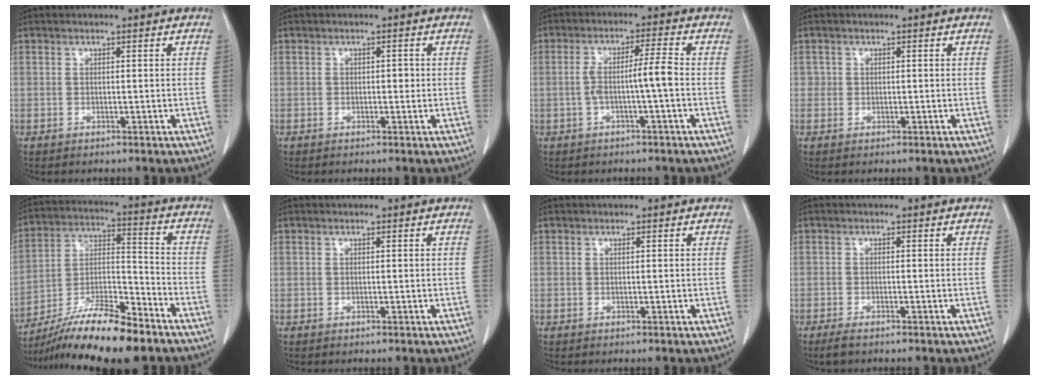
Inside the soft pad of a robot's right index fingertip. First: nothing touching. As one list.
[{"total": 1.1, "force": [-0.1, 0.7, 0.9], "torque": [-0.009, 0.004, -0.002]}, {"total": 5.1, "force": [-1.0, -0.3, 5.0], "torque": [-0.093, 0.017, -0.015]}, {"total": 1.0, "force": [0.1, 1.0, 0.1], "torque": [0.010, 0.004, -0.002]}, {"total": 16.0, "force": [-12.5, 2.2, 9.7], "torque": [-0.185, -0.008, -0.221]}, {"total": 0.0}, {"total": 0.0}, {"total": 1.8, "force": [-1.5, 0.1, 1.0], "torque": [-0.023, -0.005, -0.027]}]